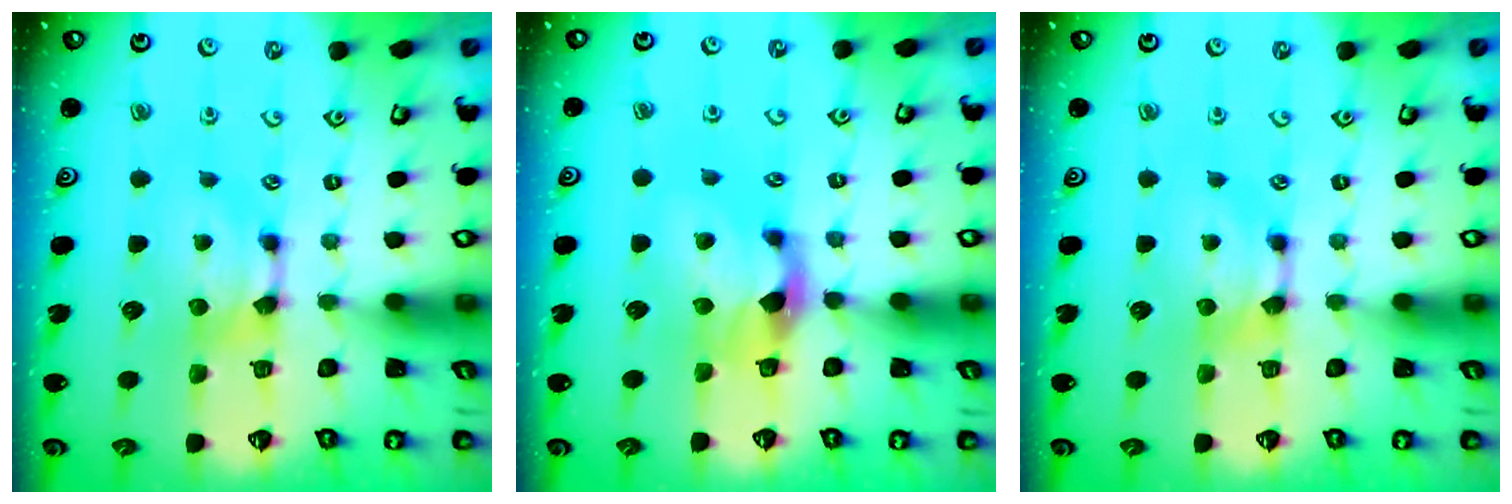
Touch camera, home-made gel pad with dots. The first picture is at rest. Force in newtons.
{"total": 2.5, "press": 2.1, "slide": 1.4}
{"total": 0.0}